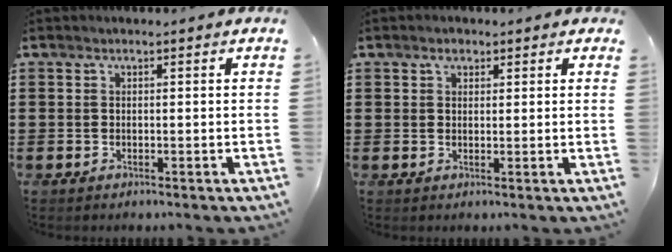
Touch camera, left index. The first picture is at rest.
{"total": 1.8, "force": [1.2, 1.1, 0.8], "torque": [-0.002, -0.003, 0.020]}